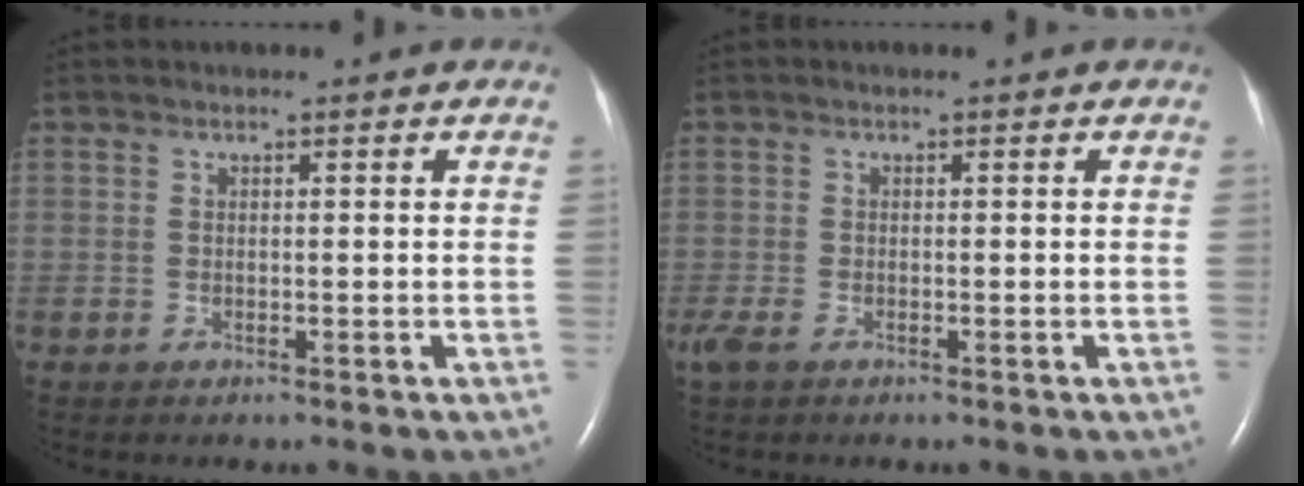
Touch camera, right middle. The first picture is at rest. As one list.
[{"total": 2.5, "force": [-1.5, 1.1, 1.7], "torque": [-0.048, -0.007, -0.026]}]